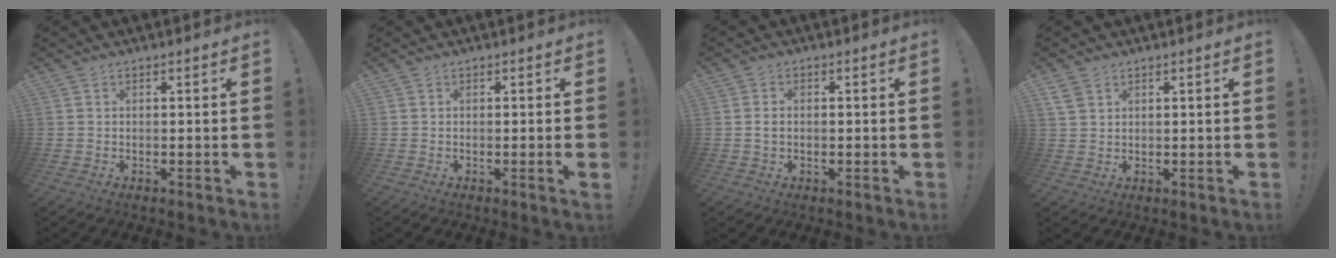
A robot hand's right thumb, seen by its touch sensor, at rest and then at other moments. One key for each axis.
{"total": 1.3, "fx": -0.3, "fy": -0.3, "fz": 1.3, "tx": -0.027, "ty": 0.001, "tz": -0.005}
{"total": 1.4, "fx": -0.1, "fy": 1.0, "fz": 1.0, "tx": -0.019, "ty": 0.008, "tz": -0.002}
{"total": 4.4, "fx": 2.6, "fy": 3.2, "fz": 1.6, "tx": -0.022, "ty": -0.011, "tz": 0.052}